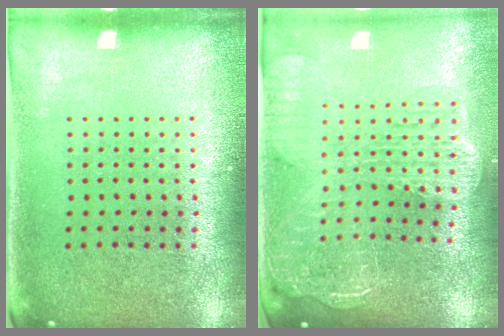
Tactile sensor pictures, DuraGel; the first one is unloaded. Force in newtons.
{"total": 2.8, "press": 2.3, "slide": 1.5}